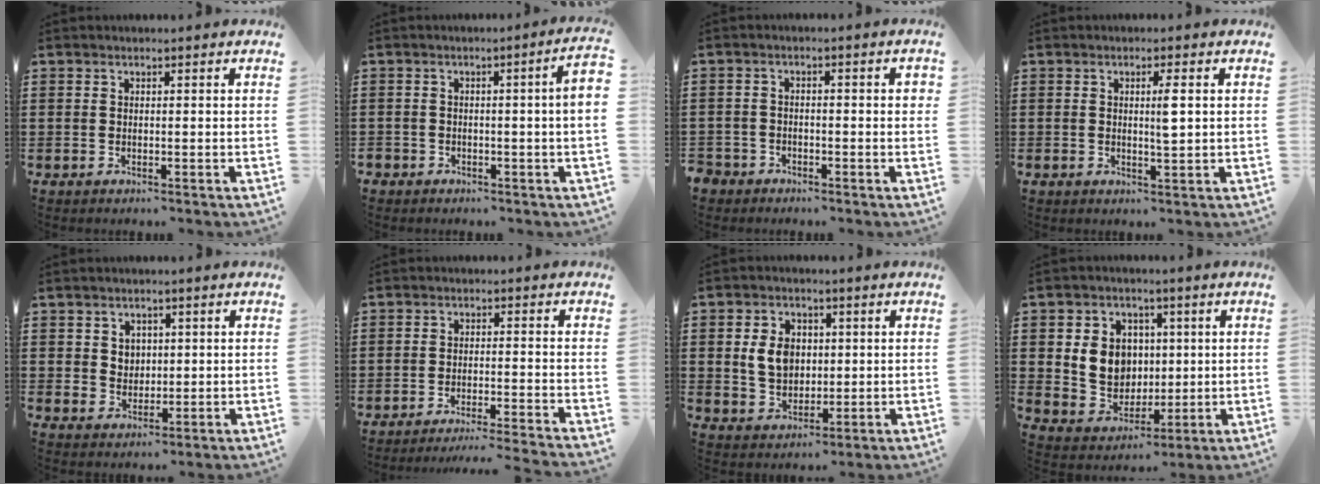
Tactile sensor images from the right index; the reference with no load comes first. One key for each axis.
{"total": 3.3, "fx": -1.0, "fy": 0.4, "fz": 3.1, "tx": -0.050, "ty": -0.003, "tz": -0.017}
{"total": 2.3, "fx": -2.1, "fy": 1.1, "fz": 0.3, "tx": -0.009, "ty": 0.003, "tz": -0.046}
{"total": 2.7, "fx": 0.4, "fy": 0.4, "fz": 2.7, "tx": -0.051, "ty": 0.001, "tz": 0.005}
{"total": 3.2, "fx": 1.4, "fy": 2.9, "fz": 0.5, "tx": -0.012, "ty": 0.009, "tz": 0.023}
{"total": 3.0, "fx": -2.8, "fy": -0.7, "fz": 0.8, "tx": -0.015, "ty": -0.006, "tz": -0.058}
{"total": 6.4, "fx": 0.9, "fy": 4.9, "fz": 4.0, "tx": -0.107, "ty": 0.010, "tz": 0.011}
{"total": 7.7, "fx": 1.3, "fy": 7.0, "fz": 3.1, "tx": -0.064, "ty": 0.012, "tz": 0.023}